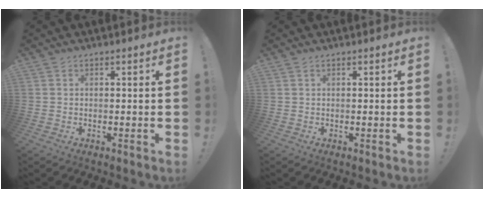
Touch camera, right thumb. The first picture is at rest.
{"total": 0.0}